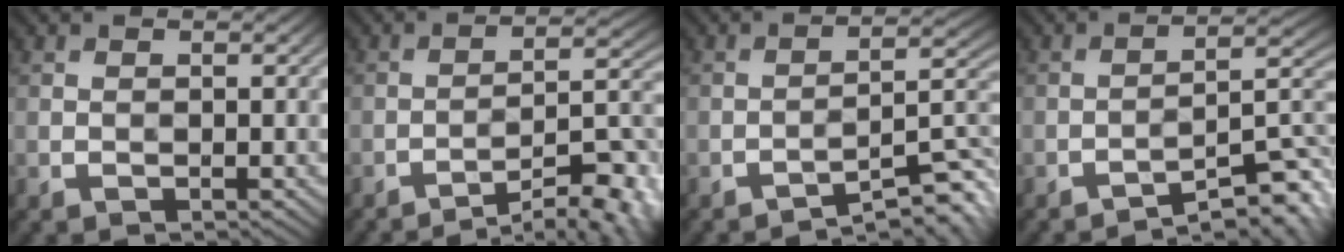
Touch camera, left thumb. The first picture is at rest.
{"total": 10.7, "force": [-7.6, 2.3, 7.1], "torque": [-0.105, 0.012, -0.111]}
{"total": 7.0, "force": [-5.0, 1.2, 4.8], "torque": [-0.069, 0.014, -0.078]}
{"total": 8.0, "force": [-5.7, 1.6, 5.4], "torque": [-0.076, 0.016, -0.090]}